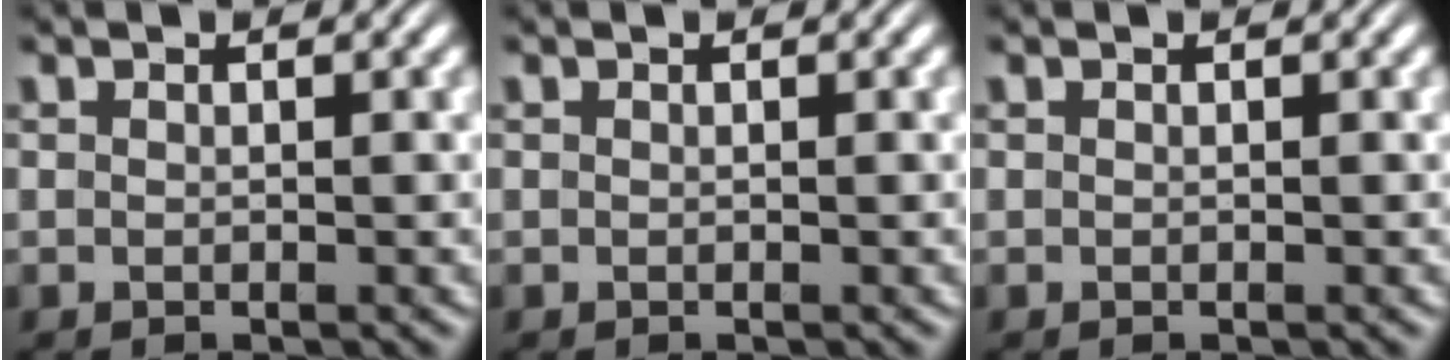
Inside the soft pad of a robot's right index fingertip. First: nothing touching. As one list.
[{"total": 0.0}, {"total": 0.0}]